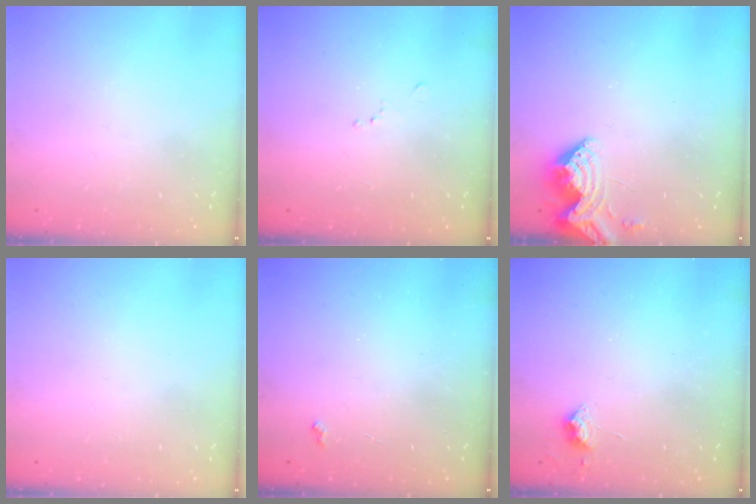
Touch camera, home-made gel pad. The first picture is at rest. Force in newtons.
{"total": 5.7, "press": 5.7, "slide": 0.7}
{"total": 8.0, "press": 8.0, "slide": 0.9}
{"total": 0.0}
{"total": 2.5, "press": 2.4, "slide": 0.4}
{"total": 6.7, "press": 6.7, "slide": 0.5}